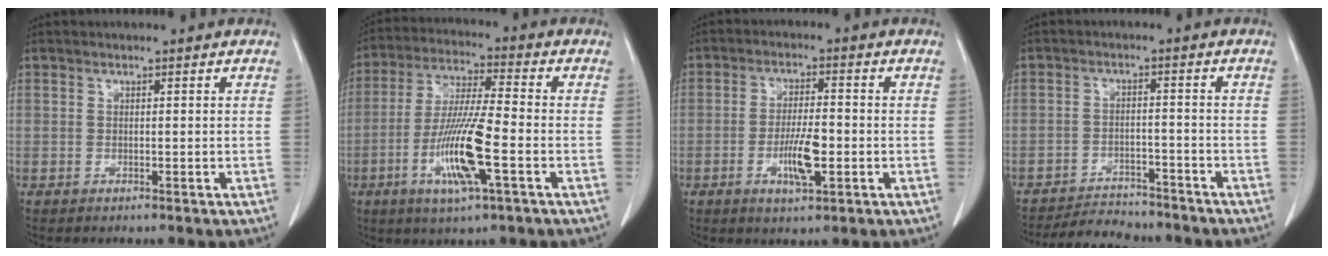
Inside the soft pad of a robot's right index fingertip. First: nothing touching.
{"total": 12.6, "force": [-4.2, 0.8, 11.8], "torque": [-0.237, -0.014, -0.079]}
{"total": 6.6, "force": [-2.0, 1.5, 6.1], "torque": [-0.115, -0.004, -0.032]}
{"total": 7.6, "force": [-7.2, 2.0, 1.2], "torque": [-0.014, -0.005, -0.113]}